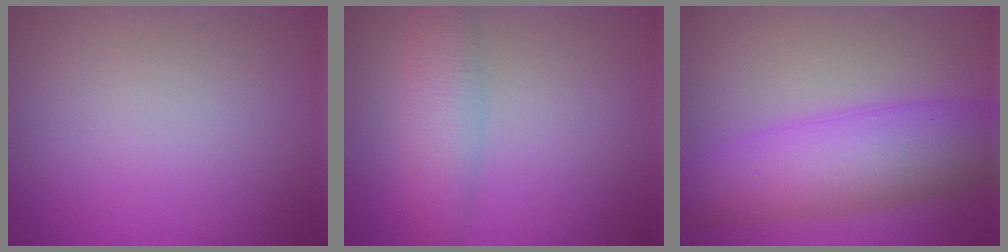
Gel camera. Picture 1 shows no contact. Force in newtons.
{"total": 4.0, "press": 4.0, "slide": 0.0}
{"total": 8.1, "press": 8.1, "slide": 0.1}